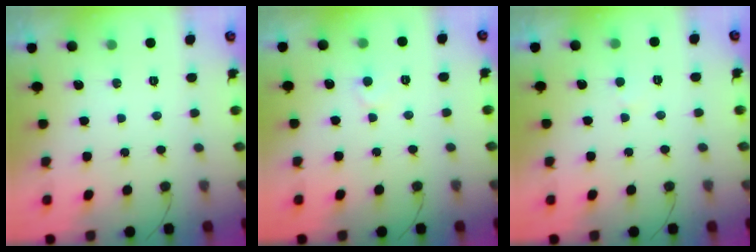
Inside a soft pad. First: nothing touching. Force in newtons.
{"total": 4.8, "press": 4.8, "slide": 0.4}
{"total": 3.5, "press": 3.5, "slide": 0.3}